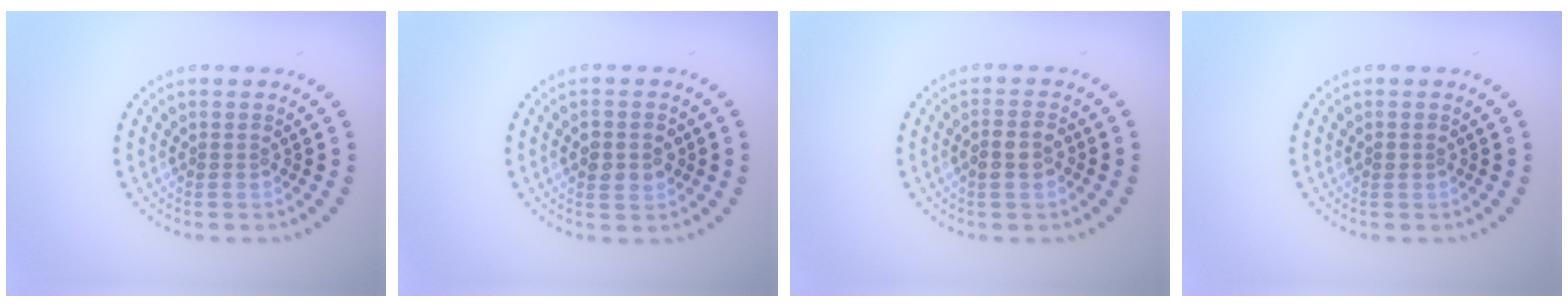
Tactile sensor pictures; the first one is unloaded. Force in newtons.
{"total": 3.0, "press": 3.0, "slide": 0.2}
{"total": 2.0, "press": 1.9, "slide": 0.6}
{"total": 0.7, "press": 0.7, "slide": 0.2}